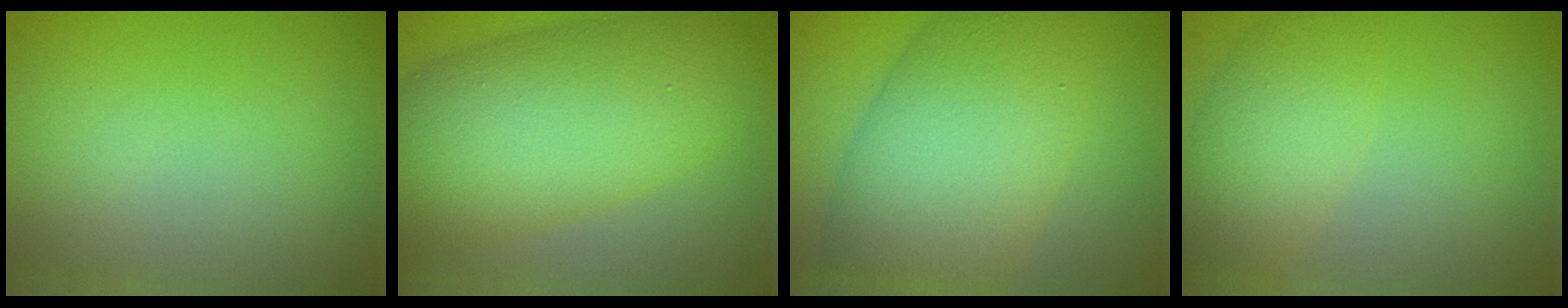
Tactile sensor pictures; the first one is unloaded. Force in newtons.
{"total": 10.4, "press": 10.4, "slide": 0.3}
{"total": 10.8, "press": 10.8, "slide": 0.4}
{"total": 4.0, "press": 4.0, "slide": 0.2}